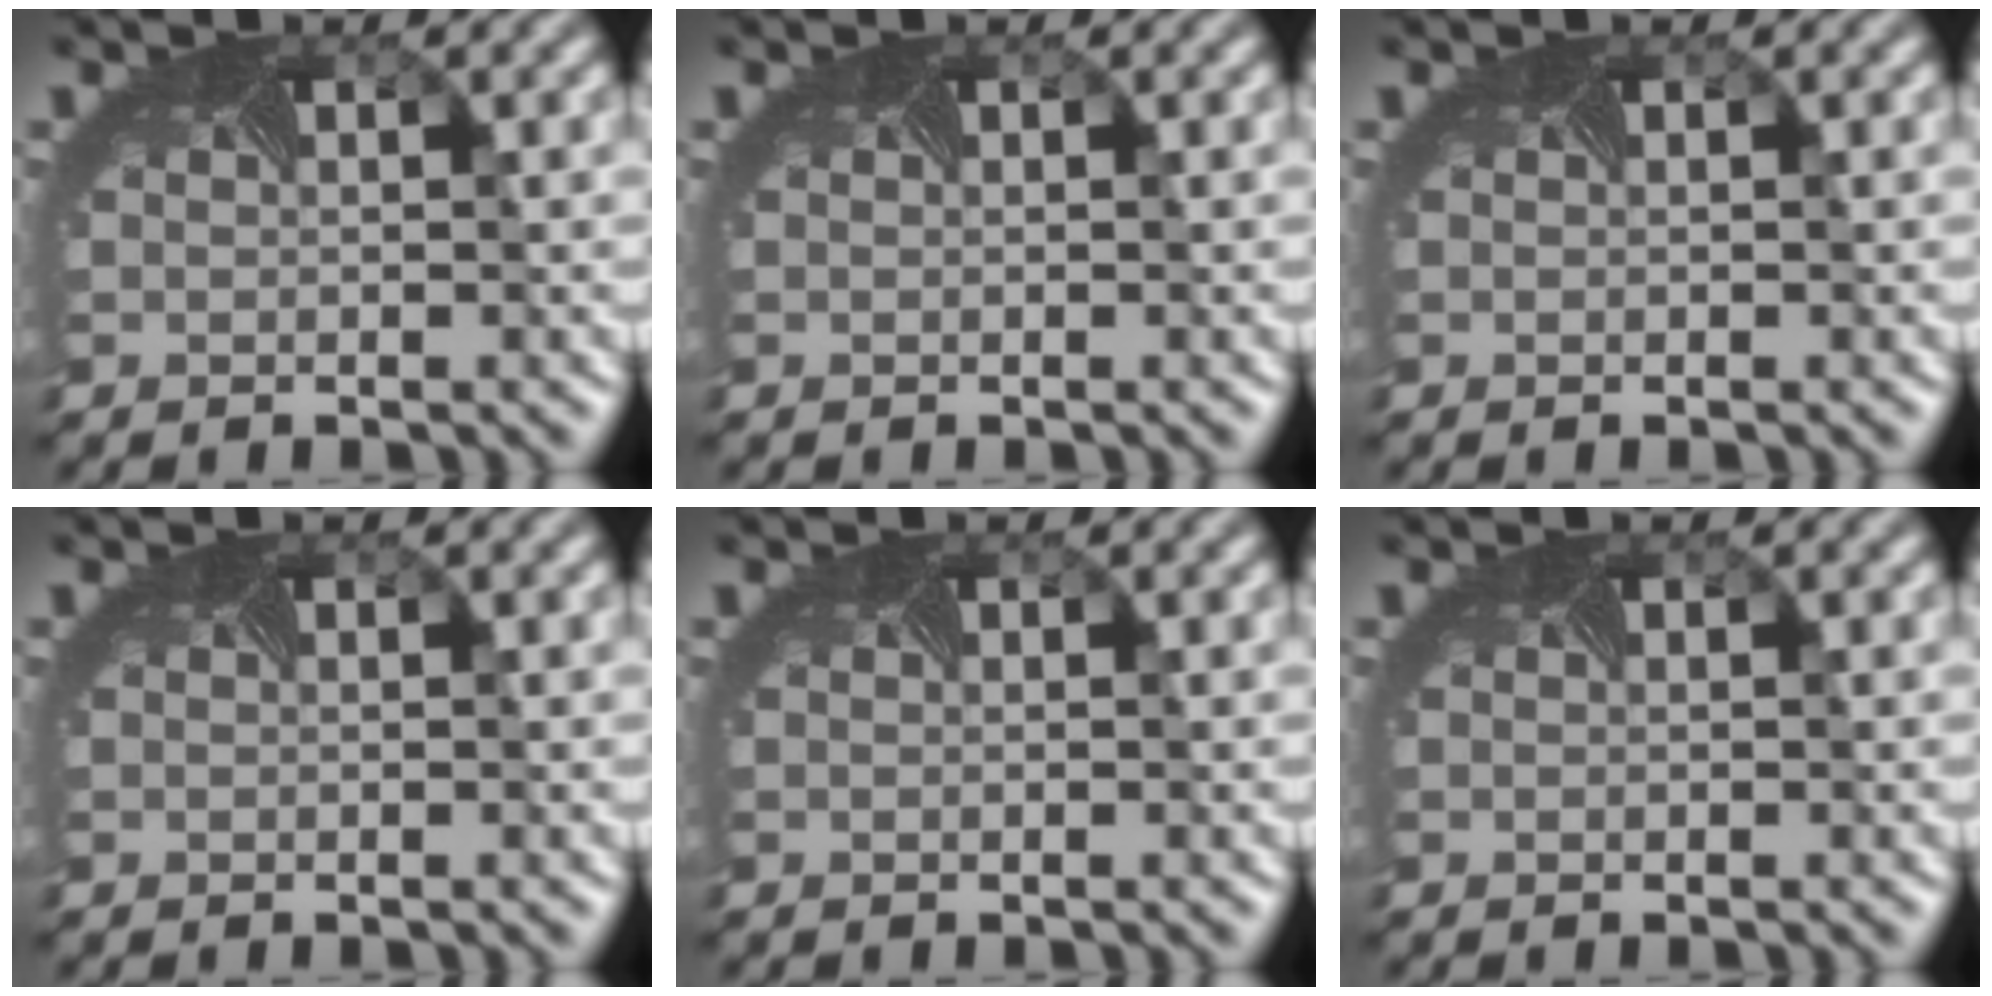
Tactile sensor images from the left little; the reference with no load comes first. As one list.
[{"total": 0.0}, {"total": 0.0}, {"total": 0.0}, {"total": 0.0}, {"total": 0.0}]